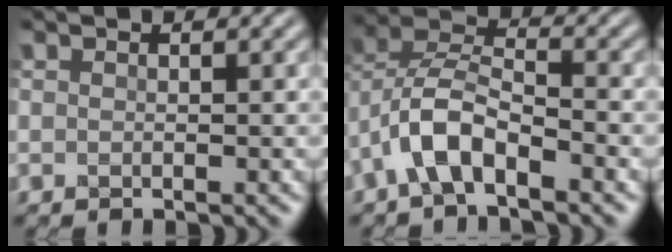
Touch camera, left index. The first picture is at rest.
{"total": 4.7, "force": [-2.5, 2.2, 3.4], "torque": [-0.061, 0.013, -0.053]}